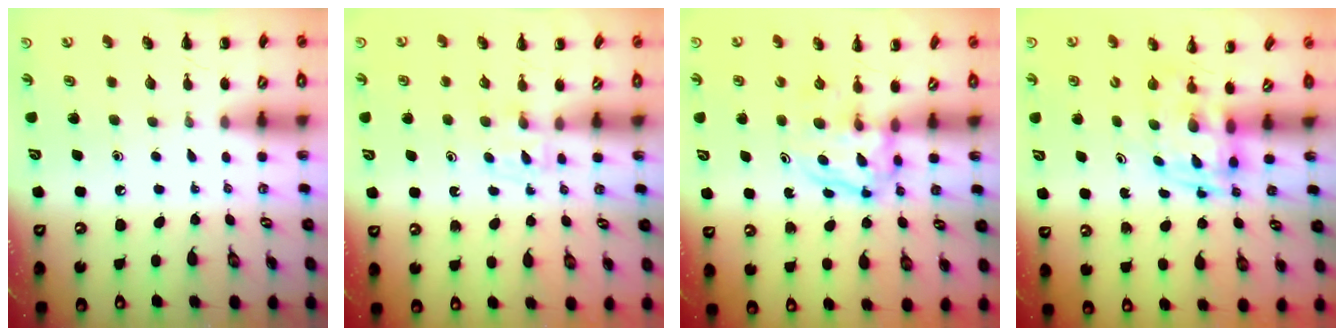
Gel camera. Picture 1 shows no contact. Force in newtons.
{"total": 3.6, "press": 3.4, "slide": 1.4}
{"total": 3.8, "press": 3.7, "slide": 0.4}
{"total": 3.8, "press": 3.7, "slide": 0.8}